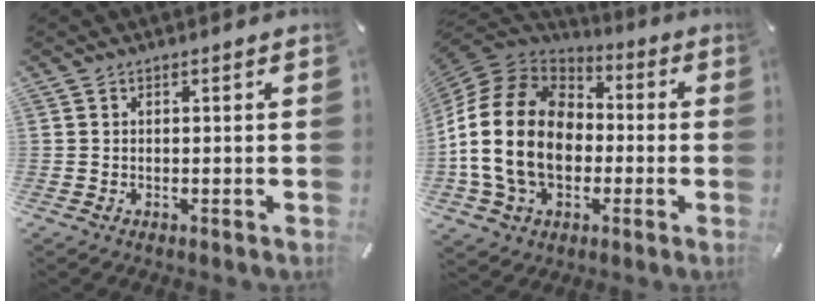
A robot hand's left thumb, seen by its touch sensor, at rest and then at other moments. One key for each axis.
{"total": 21.3, "fx": -2.9, "fy": 16.2, "fz": 13.4, "tx": -0.305, "ty": 0.023, "tz": -0.055}